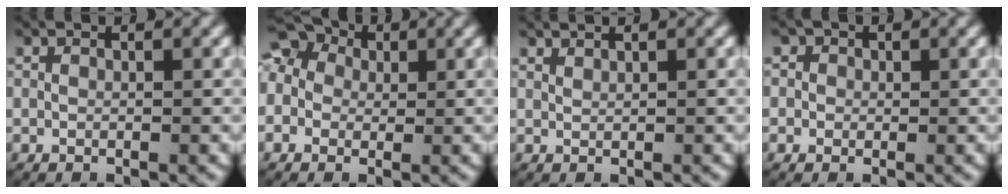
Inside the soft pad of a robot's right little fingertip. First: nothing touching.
{"total": 7.9, "force": [2.5, 6.5, 3.8], "torque": [-0.087, 0.011, 0.022]}
{"total": 0.9, "force": [0.7, -0.5, 0.0], "torque": [-0.010, -0.005, 0.022]}
{"total": 2.5, "force": [0.3, 2.4, 0.6], "torque": [-0.012, 0.010, -0.009]}